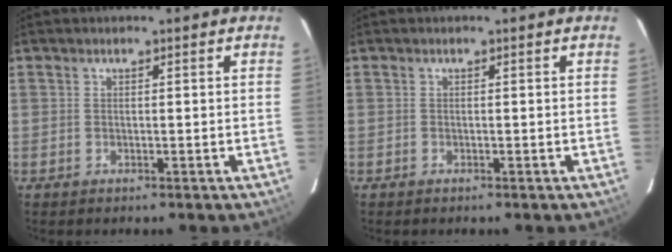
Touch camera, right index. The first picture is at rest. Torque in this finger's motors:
{"motor_torque": [0.00, 0.00, 0.00, 0.00]}